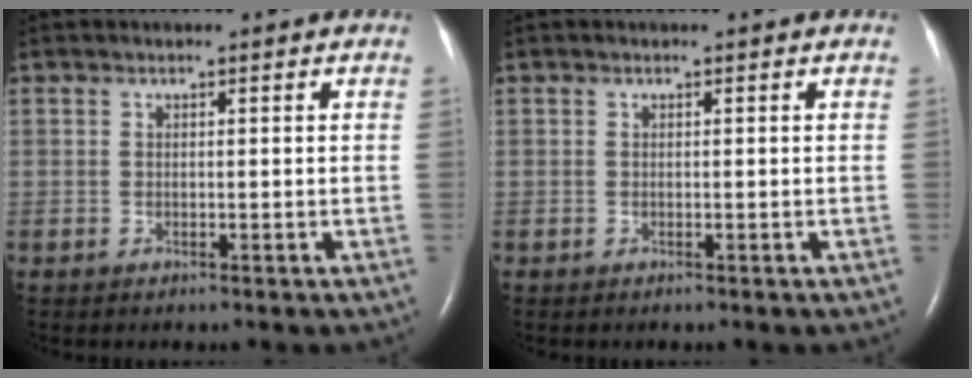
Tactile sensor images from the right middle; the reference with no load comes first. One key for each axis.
{"total": 0.0}